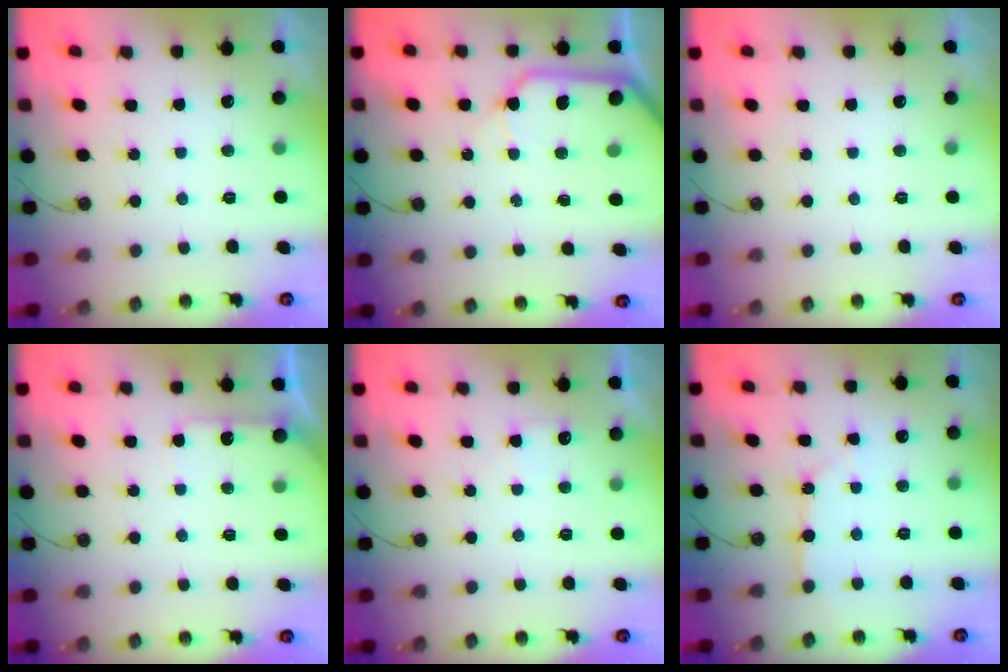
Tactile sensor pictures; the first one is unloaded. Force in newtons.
{"total": 11.7, "press": 11.5, "slide": 1.8}
{"total": 0.0}
{"total": 3.9, "press": 3.8, "slide": 0.5}
{"total": 4.0, "press": 3.9, "slide": 0.7}
{"total": 2.9, "press": 2.8, "slide": 0.4}